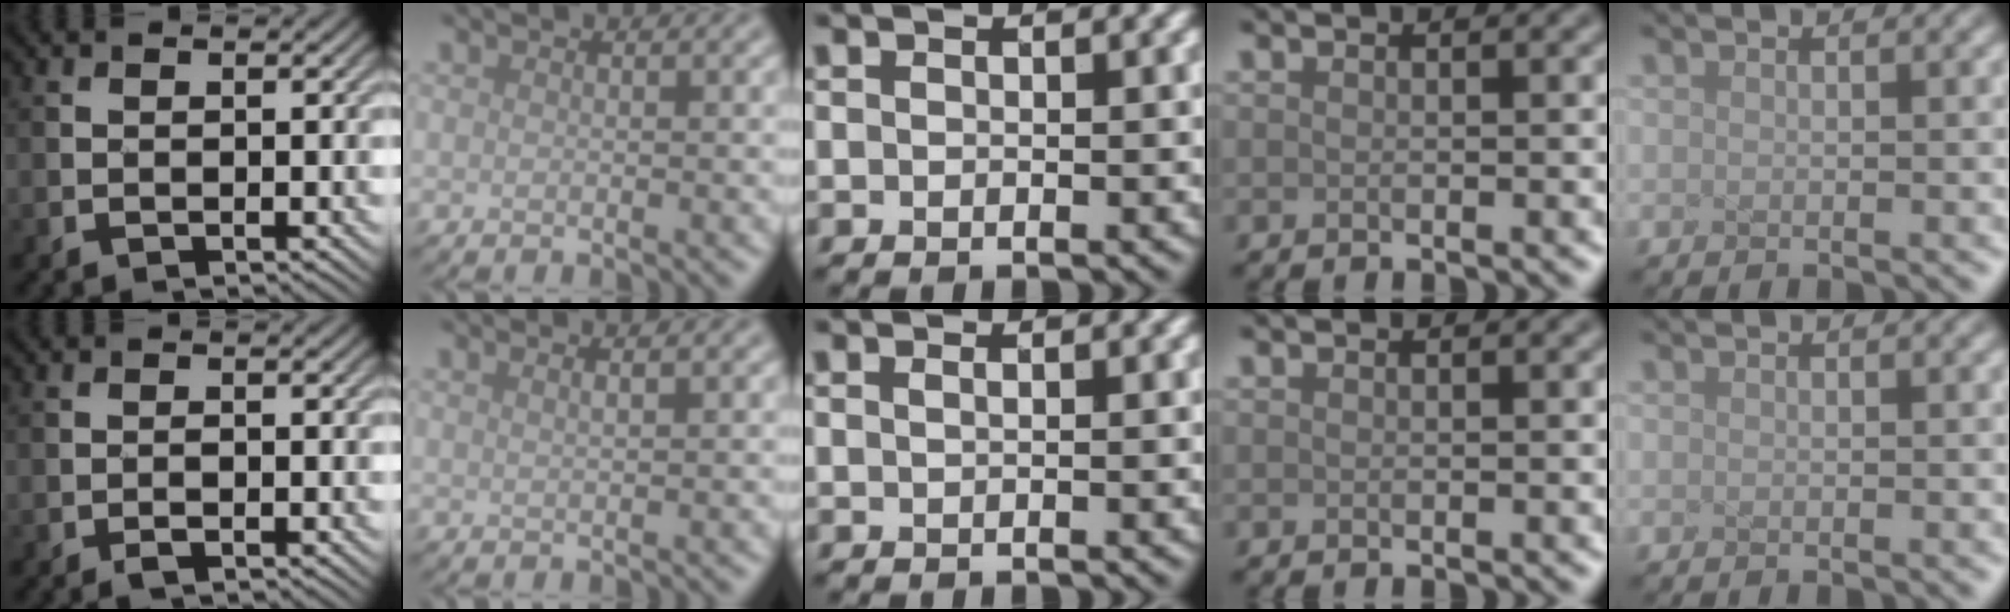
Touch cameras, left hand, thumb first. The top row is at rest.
{"thumb": {"total": 1.1, "force": [-0.5, 0.3, 0.9], "torque": [-0.015, 0.003, -0.010]}, "index": {"total": 1.8, "force": [1.1, 0.7, 1.3], "torque": [-0.002, 0.001, -0.002]}}